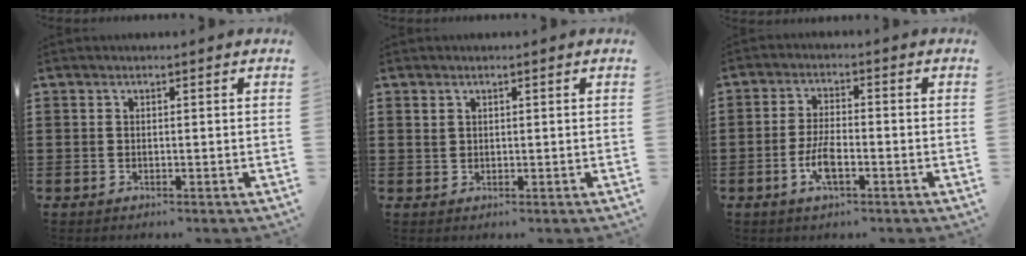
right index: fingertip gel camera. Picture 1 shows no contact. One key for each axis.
{"total": 1.1, "fx": 0.8, "fy": 0.7, "fz": 0.2, "tx": -0.005, "ty": 0.003, "tz": 0.015}
{"total": 4.9, "fx": -1.9, "fy": 1.7, "fz": 4.2, "tx": -0.099, "ty": -0.001, "tz": -0.042}